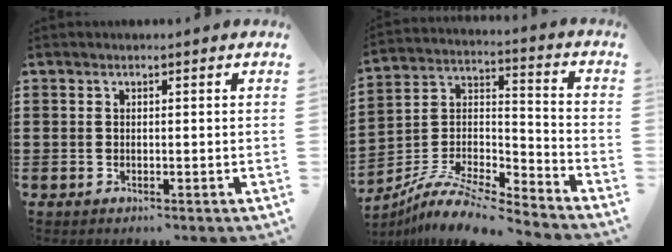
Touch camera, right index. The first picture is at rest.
{"total": 9.0, "force": [-8.0, 2.0, 3.7], "torque": [-0.086, 0.007, -0.165]}